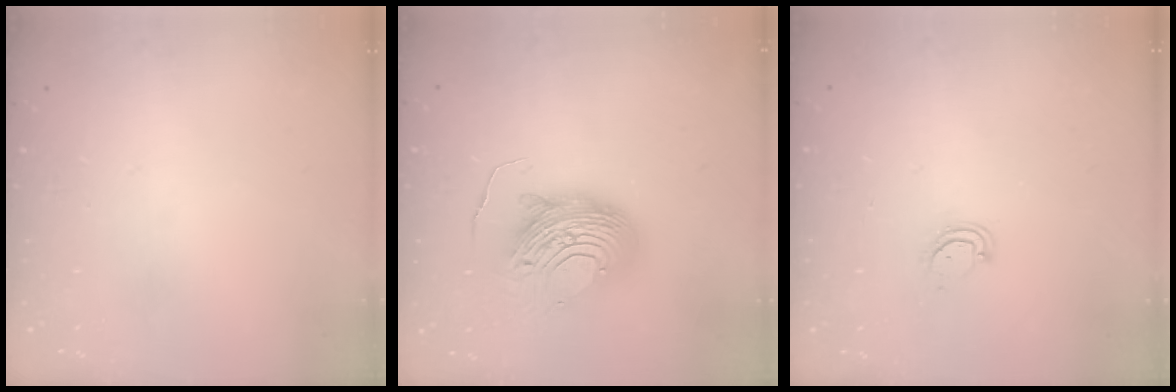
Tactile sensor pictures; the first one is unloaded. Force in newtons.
{"total": 14.9, "press": 14.8, "slide": 1.3}
{"total": 4.0, "press": 4.0, "slide": 0.4}